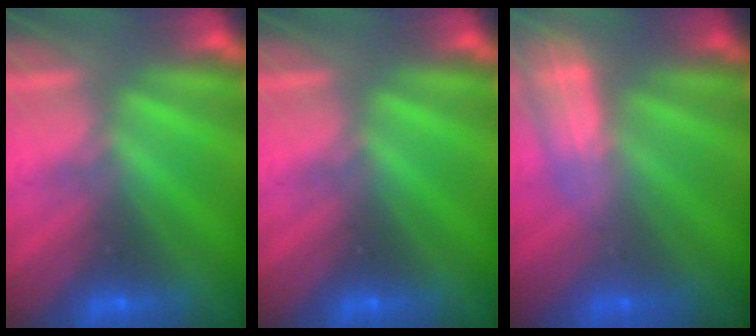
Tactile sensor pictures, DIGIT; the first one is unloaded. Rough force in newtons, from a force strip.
{"total": 0.0}
{"total": 2.4}